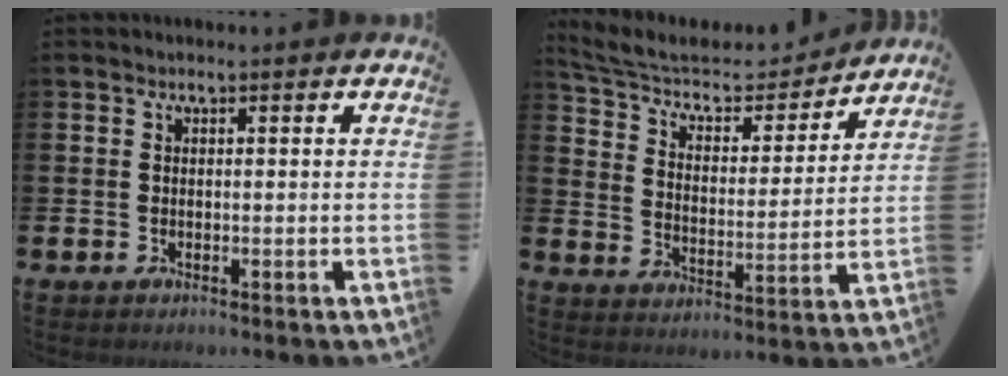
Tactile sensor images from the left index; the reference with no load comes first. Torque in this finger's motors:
{"motor_torque": [-0.54, -0.73, 0.03, 0.00]}